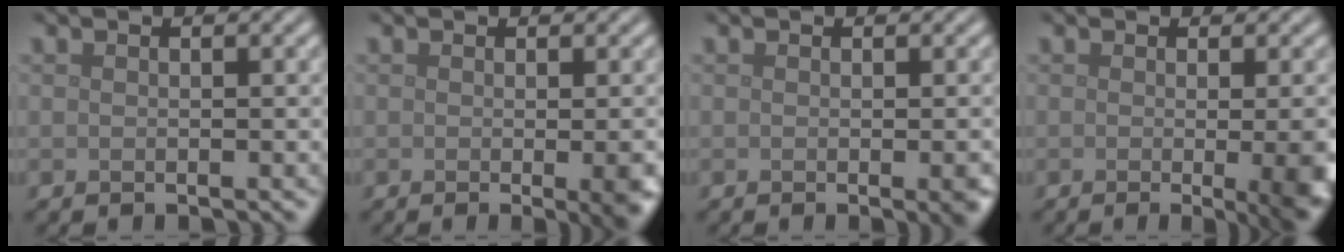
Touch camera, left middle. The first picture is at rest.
{"total": 3.4, "force": [-0.6, 1.0, 3.2], "torque": [-0.032, -0.006, -0.008]}
{"total": 2.1, "force": [-0.5, 0.5, 2.0], "torque": [-0.017, -0.001, -0.007]}
{"total": 8.7, "force": [-1.1, 3.7, 7.8], "torque": [-0.041, -0.008, -0.006]}